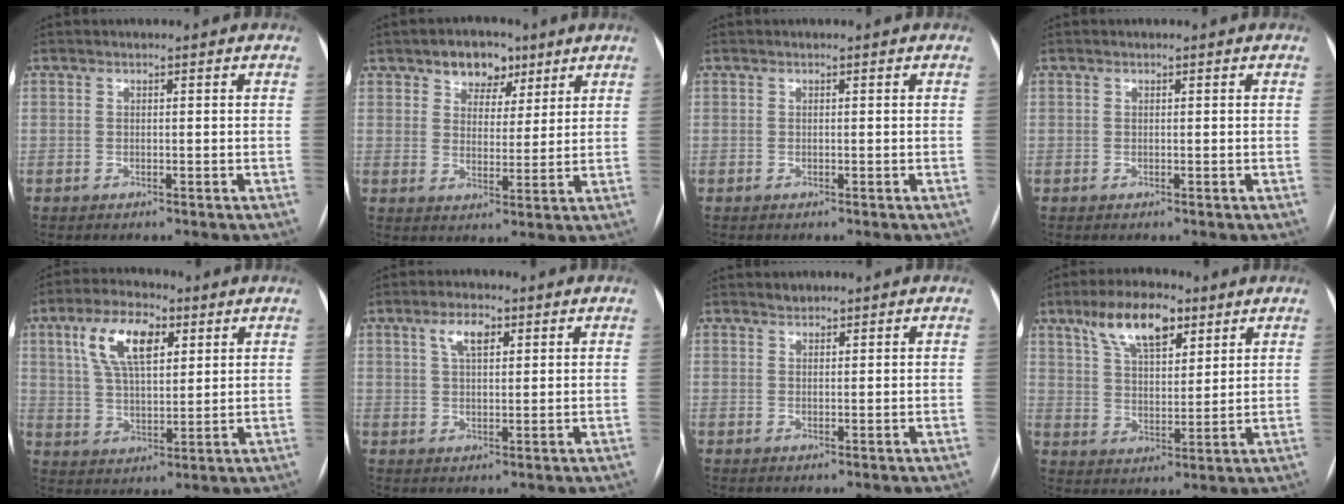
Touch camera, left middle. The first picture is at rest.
{"total": 6.5, "force": [4.0, 4.3, 2.6], "torque": [-0.033, 0.016, 0.065]}
{"total": 0.0}
{"total": 0.0}
{"total": 10.7, "force": [4.6, 4.6, 8.5], "torque": [-0.167, 0.021, 0.086]}
{"total": 4.4, "force": [2.1, 1.8, 3.4], "torque": [-0.068, 0.011, 0.039]}
{"total": 1.1, "force": [1.0, 0.5, 0.1], "torque": [-0.002, 0.003, 0.016]}
{"total": 10.5, "force": [6.4, 4.1, 7.2], "torque": [-0.134, 0.018, 0.118]}